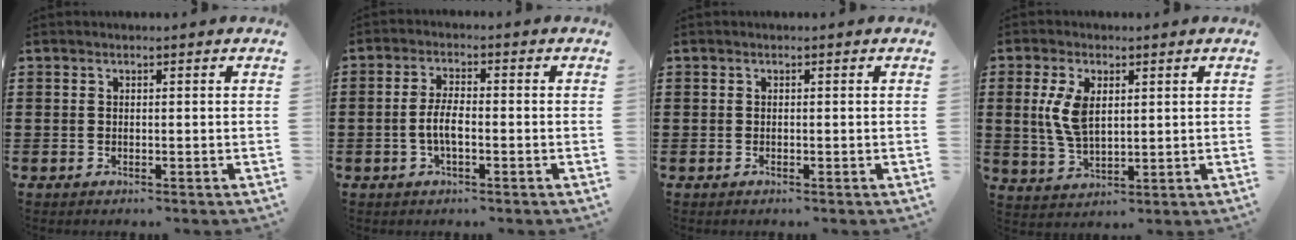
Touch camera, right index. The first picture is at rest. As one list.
[{"total": 3.9, "force": [-1.0, 1.3, 3.6], "torque": [-0.083, -0.002, -0.025]}, {"total": 0.0}, {"total": 6.5, "force": [1.4, 3.3, 5.4], "torque": [-0.127, 0.004, 0.020]}]